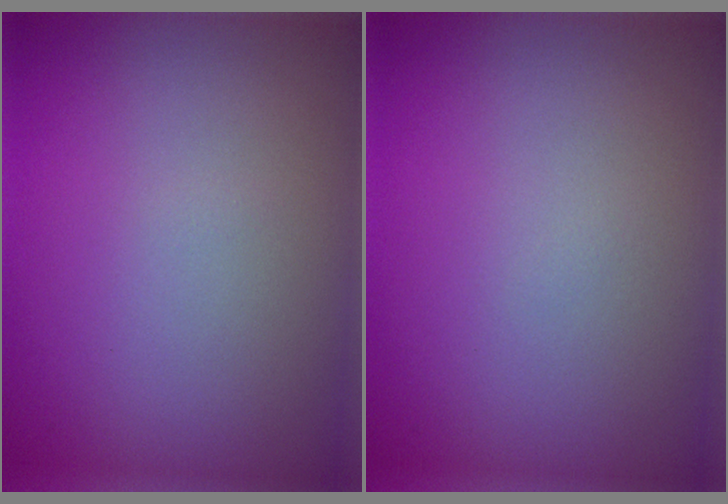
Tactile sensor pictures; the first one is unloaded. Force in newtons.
{"total": 0.0}